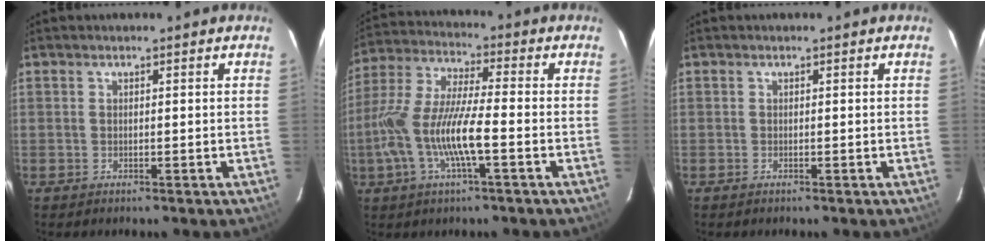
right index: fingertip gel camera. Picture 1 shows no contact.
{"total": 13.9, "force": [-4.0, 2.6, 13.1], "torque": [-0.272, -0.005, -0.077]}
{"total": 0.0}